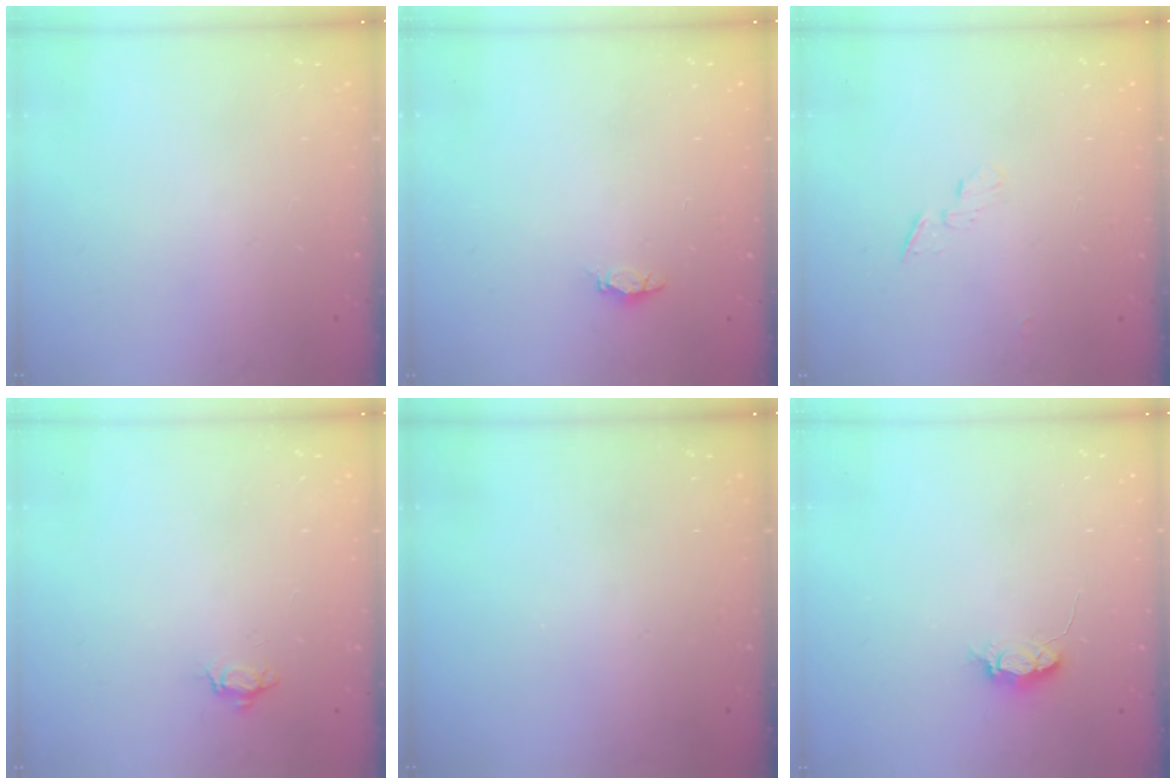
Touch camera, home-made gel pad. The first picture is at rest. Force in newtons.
{"total": 1.2, "press": 1.1, "slide": 0.4}
{"total": 3.5, "press": 3.5, "slide": 0.4}
{"total": 3.4, "press": 3.3, "slide": 0.5}
{"total": 0.0}
{"total": 4.3, "press": 4.2, "slide": 0.4}